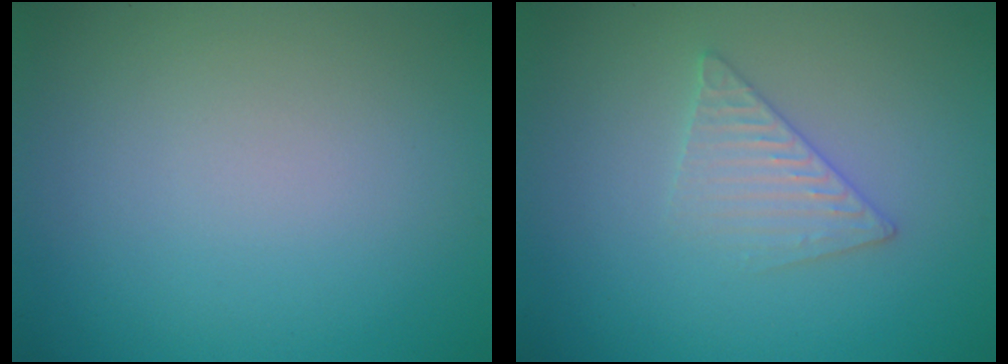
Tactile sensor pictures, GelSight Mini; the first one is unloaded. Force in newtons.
{"total": 2.4, "press": 2.3, "slide": 0.2}